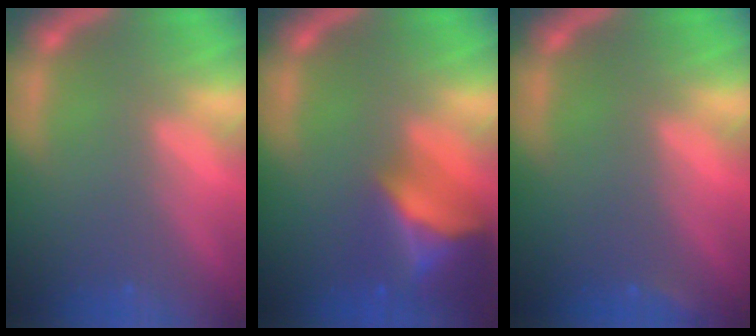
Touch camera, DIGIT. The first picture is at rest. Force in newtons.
{"total": 8.9}
{"total": 0.9}